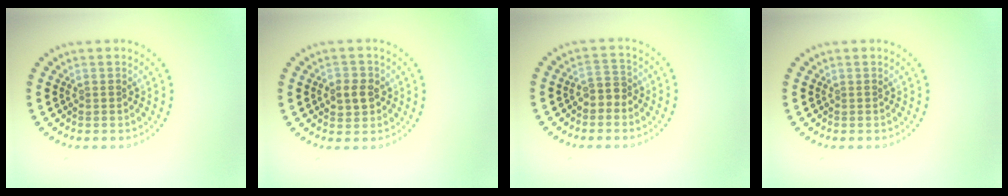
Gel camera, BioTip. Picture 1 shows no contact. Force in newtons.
{"total": 2.6, "press": 2.6, "slide": 0.6}
{"total": 1.9, "press": 1.6, "slide": 0.9}
{"total": 0.0}